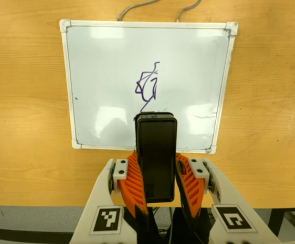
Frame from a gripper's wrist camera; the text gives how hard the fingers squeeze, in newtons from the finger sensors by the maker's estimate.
{"total": 11.1, "left": 9.6, "right": 12.5}